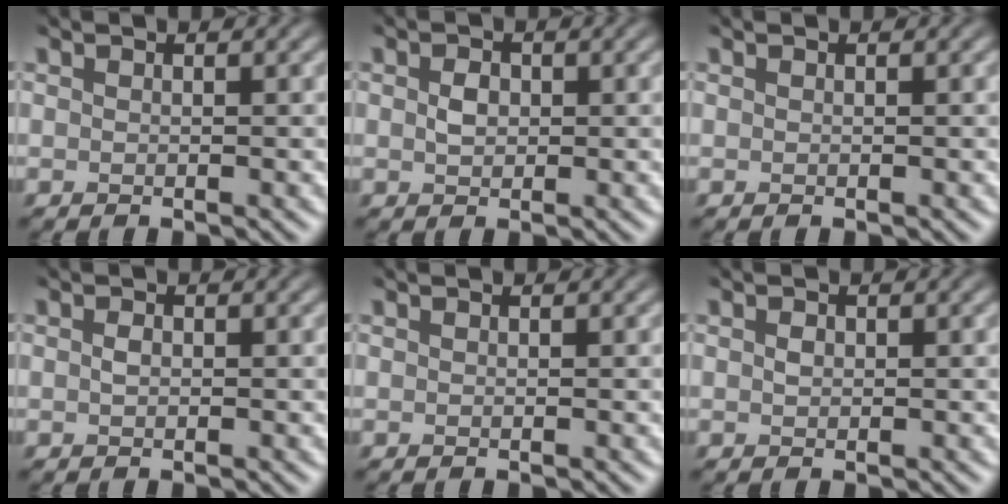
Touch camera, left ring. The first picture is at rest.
{"total": 1.2, "force": [-0.5, 0.8, 0.7], "torque": [-0.013, -0.002, -0.013]}
{"total": 0.0}
{"total": 0.6, "force": [-0.5, 0.3, 0.3], "torque": [-0.003, -0.001, -0.012]}
{"total": 0.0}
{"total": 0.5, "force": [-0.3, 0.3, 0.3], "torque": [-0.005, -0.002, -0.007]}